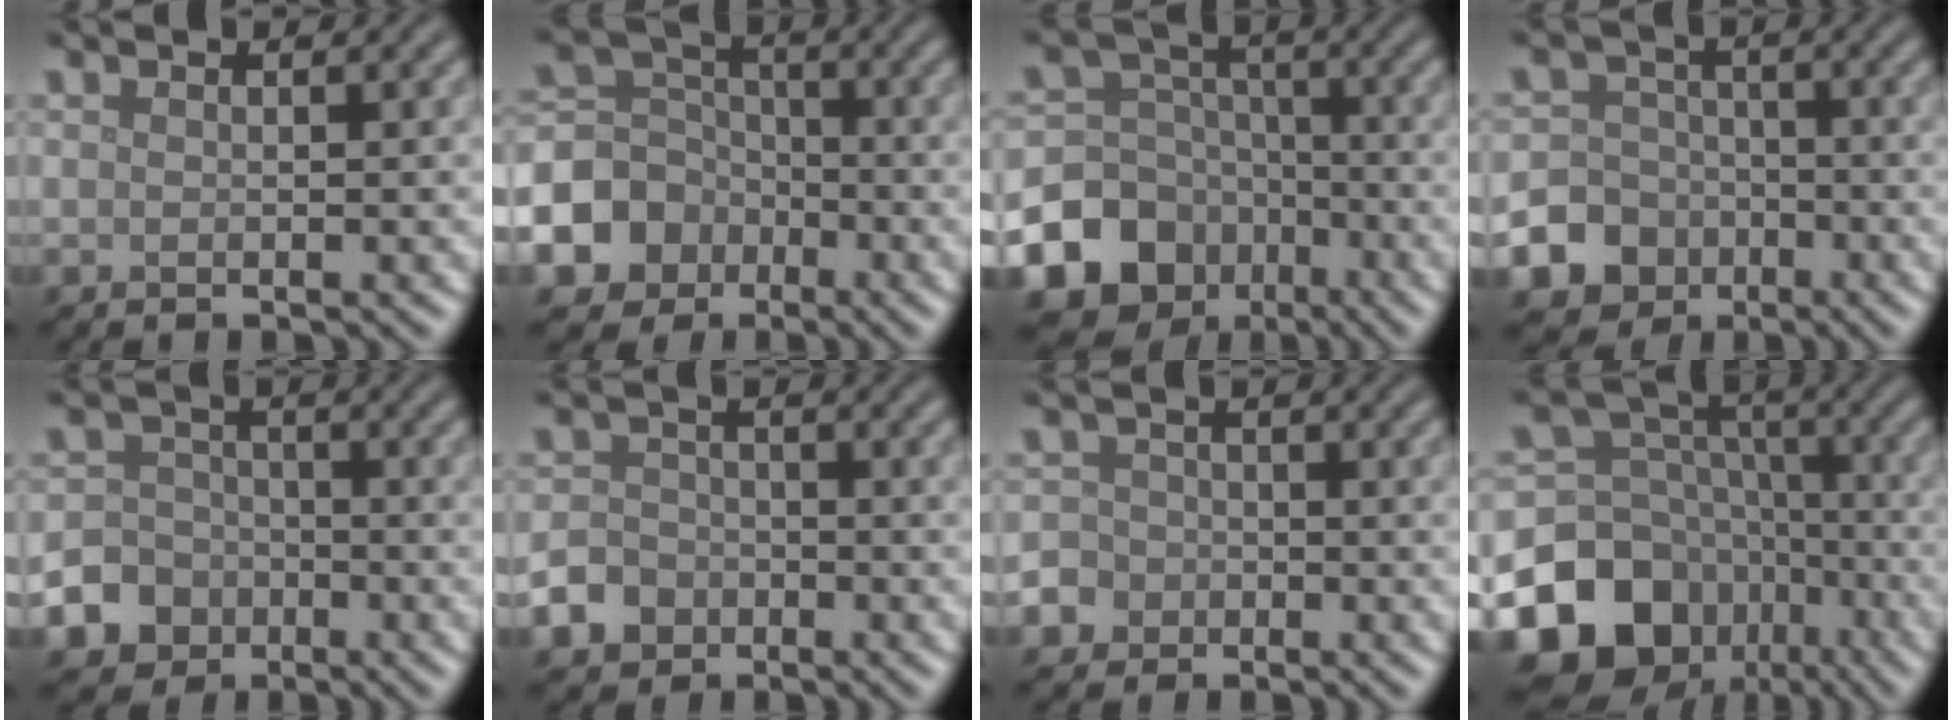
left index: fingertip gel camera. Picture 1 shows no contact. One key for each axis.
{"total": 8.5, "fx": -3.8, "fy": 7.2, "fz": 2.4, "tx": -0.055, "ty": -0.011, "tz": -0.098}
{"total": 12.5, "fx": -6.4, "fy": 10.2, "fz": 3.3, "tx": -0.073, "ty": -0.035, "tz": -0.126}
{"total": 12.2, "fx": -5.4, "fy": 10.8, "fz": 1.7, "tx": -0.051, "ty": -0.041, "tz": -0.103}
{"total": 9.4, "fx": -4.7, "fy": 7.9, "fz": 1.5, "tx": -0.032, "ty": -0.036, "tz": -0.101}
{"total": 5.2, "fx": -3.1, "fy": 4.1, "fz": 1.3, "tx": -0.011, "ty": -0.014, "tz": -0.062}
{"total": 6.4, "fx": -3.1, "fy": 5.4, "fz": 1.2, "tx": -0.027, "ty": -0.016, "tz": -0.074}
{"total": 14.6, "fx": -7.7, "fy": 10.9, "fz": 5.8, "tx": -0.129, "ty": -0.008, "tz": -0.132}